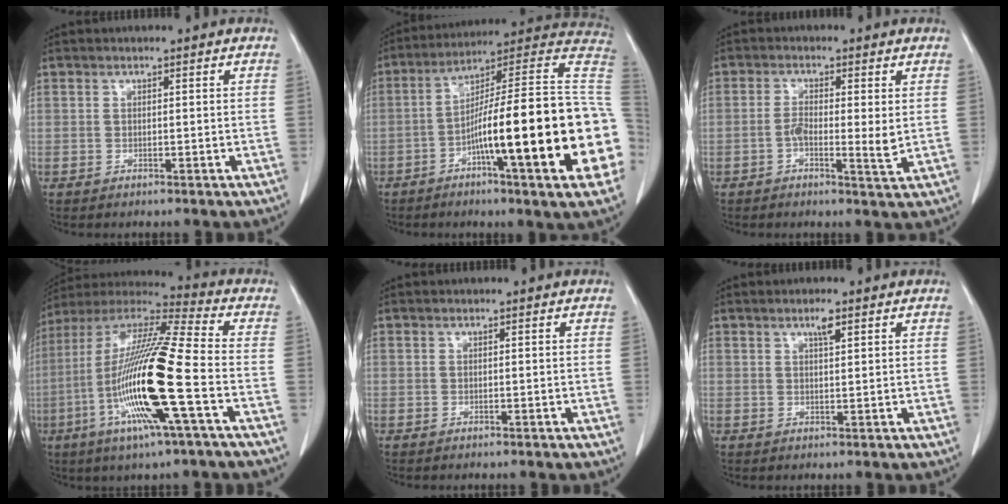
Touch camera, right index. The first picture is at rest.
{"total": 27.0, "force": [-5.3, 1.2, 26.4], "torque": [-0.283, 0.015, -0.090]}
{"total": 4.5, "force": [-0.2, 0.9, 4.4], "torque": [-0.076, -0.003, -0.003]}
{"total": 20.3, "force": [-5.4, 0.4, 19.6], "torque": [-0.402, -0.020, -0.110]}
{"total": 0.0}
{"total": 1.9, "force": [1.1, 0.2, 1.5], "torque": [-0.029, 0.001, 0.020]}